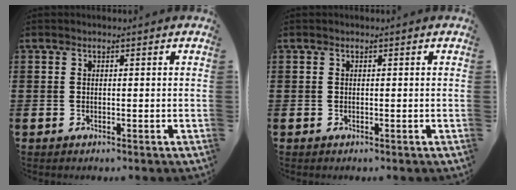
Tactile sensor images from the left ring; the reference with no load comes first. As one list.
[{"total": 0.0}]